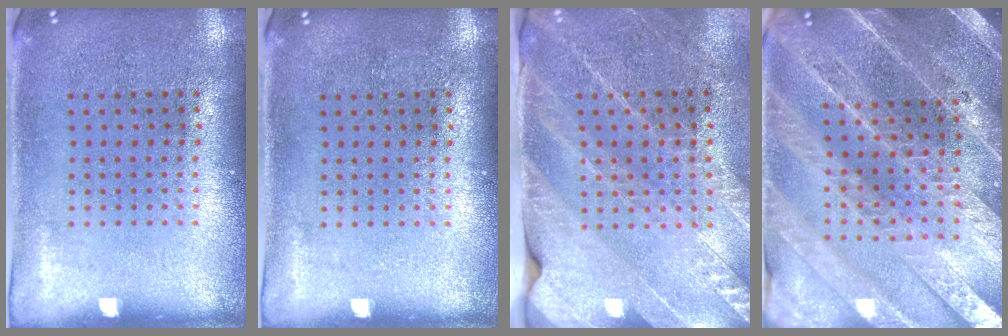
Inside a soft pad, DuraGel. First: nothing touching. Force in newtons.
{"total": 0.0}
{"total": 2.6, "press": 2.5, "slide": 0.4}
{"total": 4.6, "press": 4.1, "slide": 2.0}